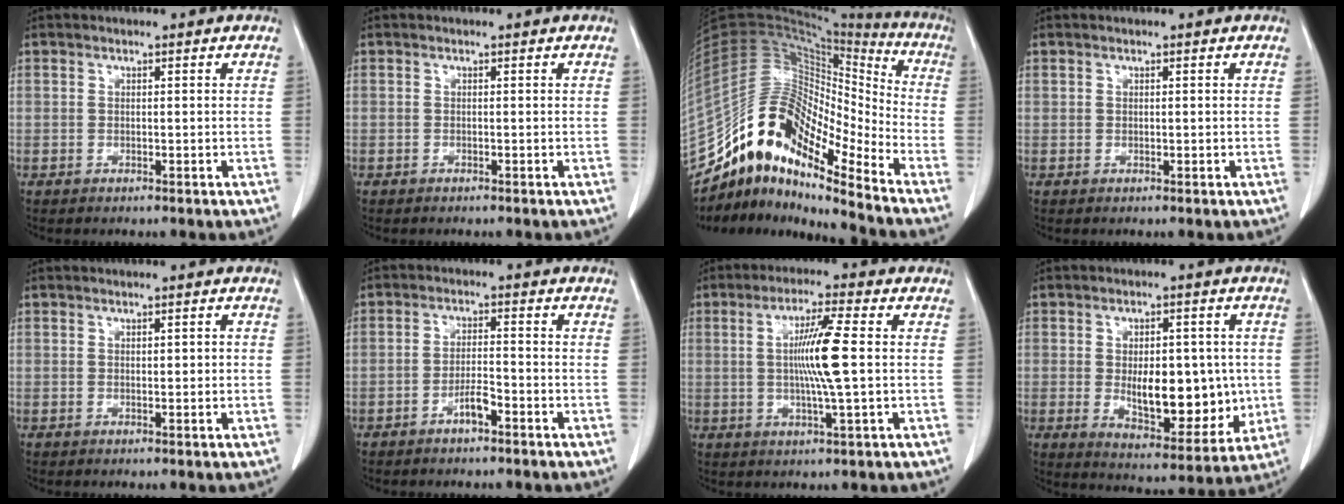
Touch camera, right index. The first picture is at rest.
{"total": 0.0}
{"total": 16.5, "force": [-13.0, 3.7, 9.4], "torque": [-0.159, 0.069, -0.236]}
{"total": 0.0}
{"total": 1.2, "force": [0.1, 0.3, 1.2], "torque": [-0.019, 0.001, 0.002]}
{"total": 3.3, "force": [-2.0, 0.6, 2.5], "torque": [-0.046, 0.006, -0.035]}
{"total": 8.8, "force": [0.4, -0.5, 8.8], "torque": [-0.161, -0.004, 0.004]}
{"total": 13.3, "force": [-0.7, 6.3, 11.6], "torque": [-0.164, -0.002, 0.008]}